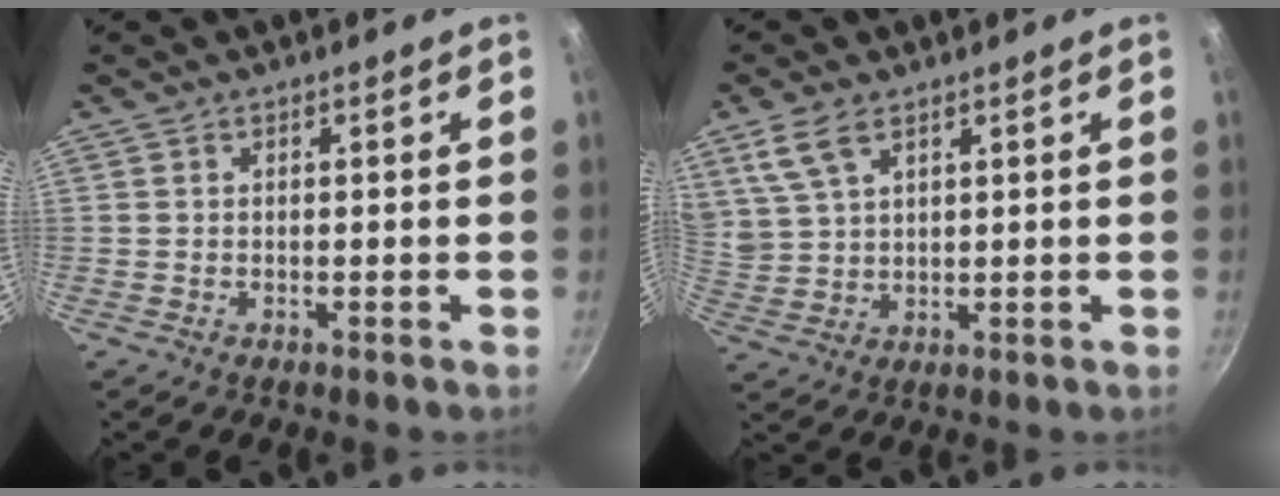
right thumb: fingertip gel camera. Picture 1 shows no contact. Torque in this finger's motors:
{"motor_torque": [-0.15, 0.77, 1.37, 0.91, 0.29]}